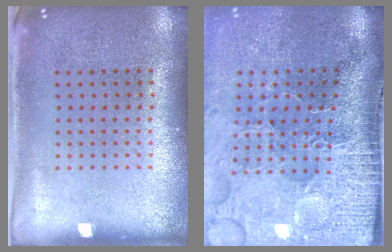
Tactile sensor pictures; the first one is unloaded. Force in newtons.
{"total": 5.1, "press": 4.1, "slide": 3.1}